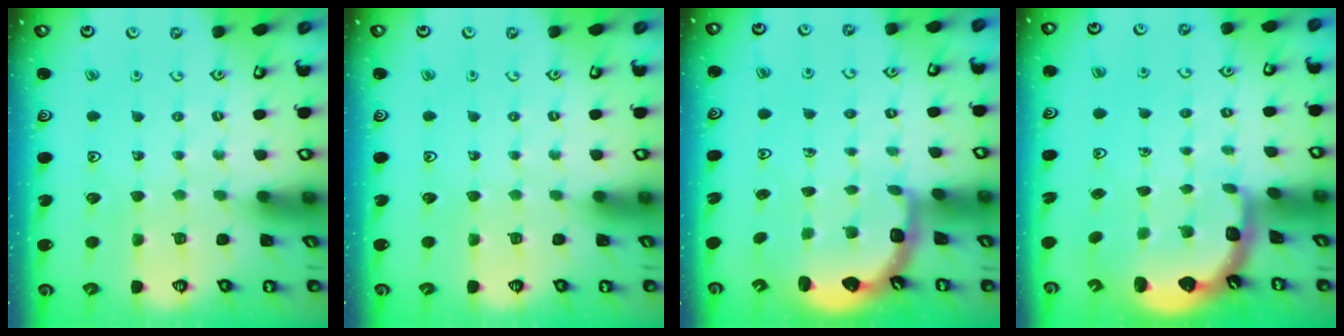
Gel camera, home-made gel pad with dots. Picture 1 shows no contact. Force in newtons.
{"total": 0.0}
{"total": 2.5, "press": 2.1, "slide": 1.3}
{"total": 2.4, "press": 1.5, "slide": 1.9}